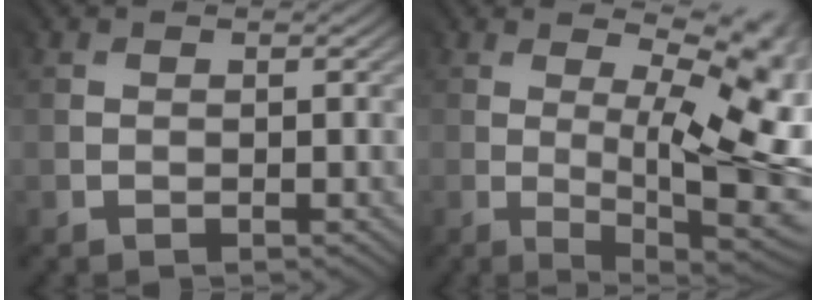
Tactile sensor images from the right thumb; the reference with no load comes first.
{"total": 13.7, "force": [0.7, 4.6, 12.9], "torque": [-0.165, 0.018, 0.029]}